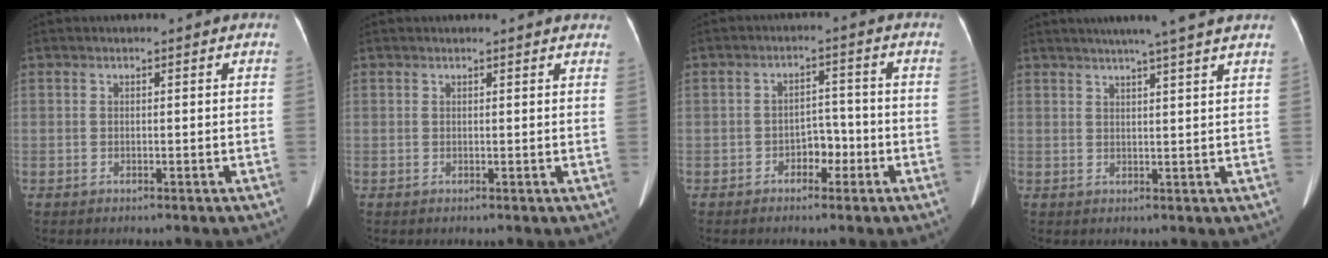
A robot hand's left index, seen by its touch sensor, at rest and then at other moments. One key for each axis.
{"total": 4.5, "fx": 4.3, "fy": 0.7, "fz": 1.0, "tx": -0.009, "ty": 0.002, "tz": 0.030}
{"total": 3.6, "fx": -1.8, "fy": 2.2, "fz": 2.3, "tx": -0.032, "ty": 0.013, "tz": -0.030}
{"total": 9.5, "fx": 7.8, "fy": -0.8, "fz": 5.4, "tx": -0.077, "ty": 0.022, "tz": 0.089}